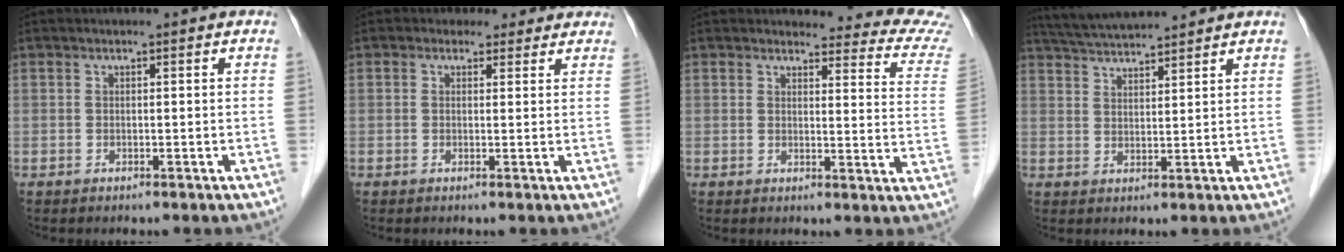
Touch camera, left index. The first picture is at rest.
{"total": 3.7, "force": [2.8, 2.4, 0.1], "torque": [0.009, 0.009, 0.024]}
{"total": 13.3, "force": [13.1, 1.1, 2.1], "torque": [0.009, -0.090, 0.105]}
{"total": 8.7, "force": [8.2, 0.2, 3.0], "torque": [-0.061, 0.030, 0.139]}